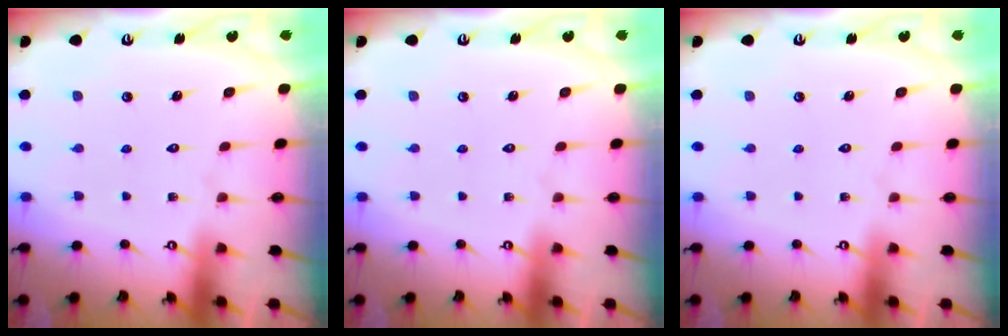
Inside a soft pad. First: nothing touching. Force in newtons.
{"total": 0.0}
{"total": 0.0}